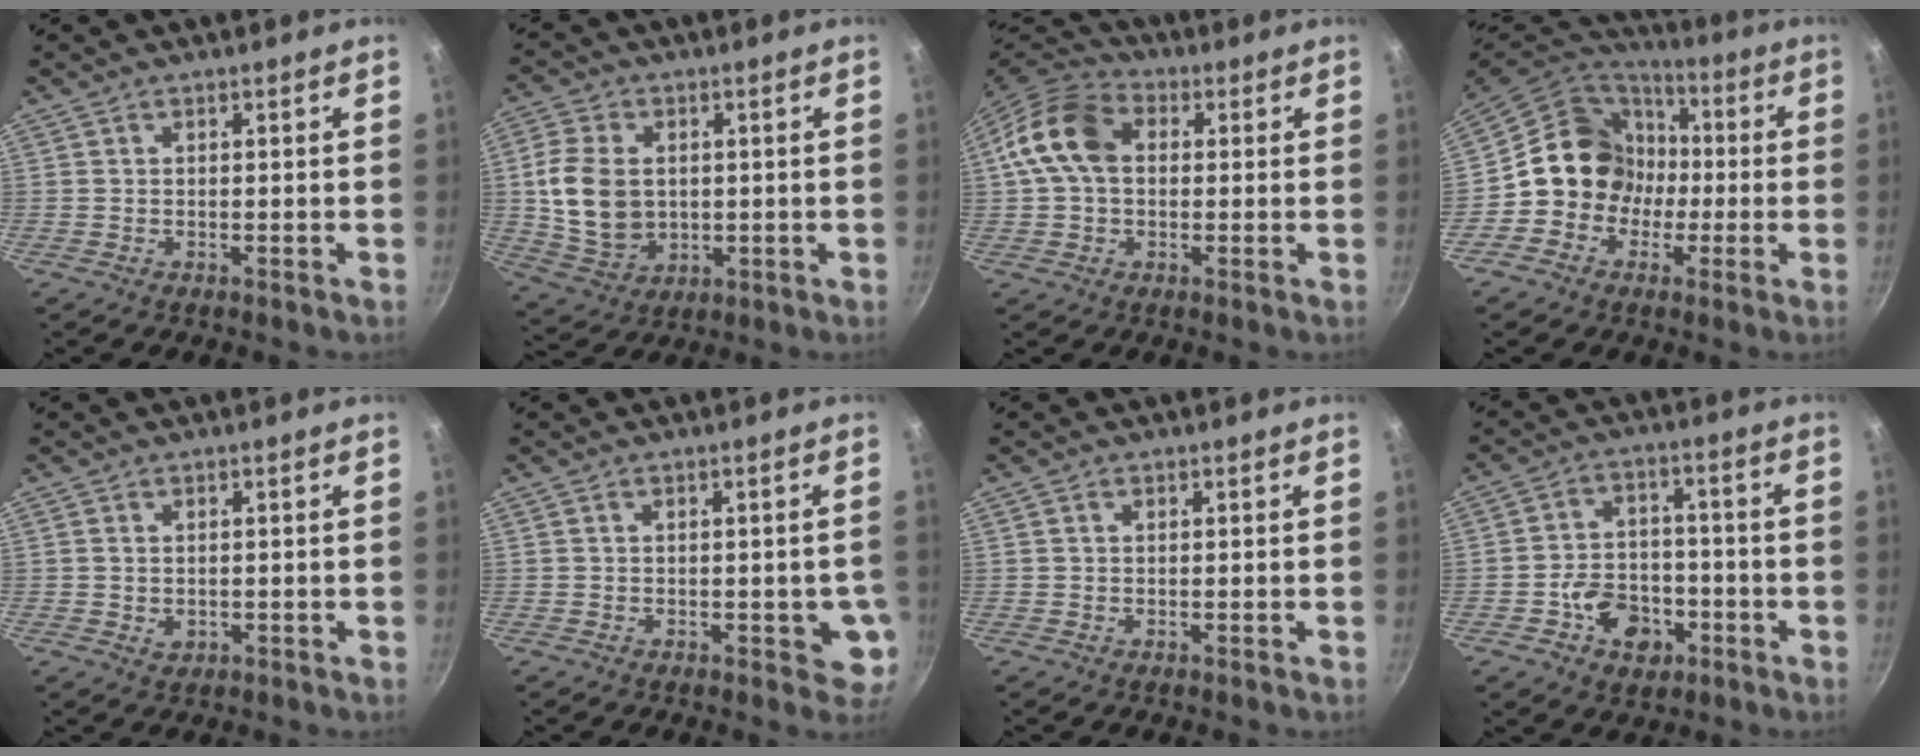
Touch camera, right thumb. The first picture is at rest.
{"total": 12.3, "force": [0.9, 9.1, 8.2], "torque": [-0.142, -0.008, 0.026]}
{"total": 11.9, "force": [1.5, 8.5, 8.2], "torque": [-0.133, 0.025, 0.008]}
{"total": 14.9, "force": [-1.4, 13.5, 6.1], "torque": [-0.054, 0.047, -0.035]}
{"total": 2.1, "force": [0.2, 1.7, 1.2], "torque": [-0.018, -0.001, 0.004]}
{"total": 4.6, "force": [-0.2, 2.5, 3.8], "torque": [-0.024, -0.001, -0.001]}
{"total": 0.7, "force": [0.3, 0.5, 0.3], "torque": [-0.005, 0.002, 0.005]}
{"total": 10.1, "force": [-4.0, 7.6, 5.4], "torque": [-0.057, 0.033, -0.064]}